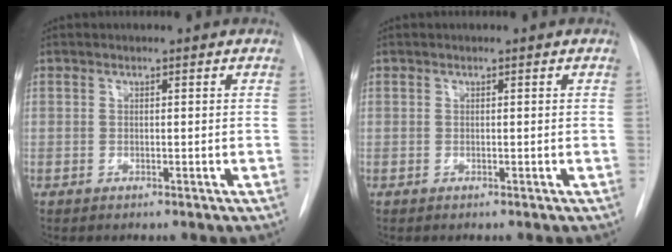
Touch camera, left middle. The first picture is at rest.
{"total": 0.0}